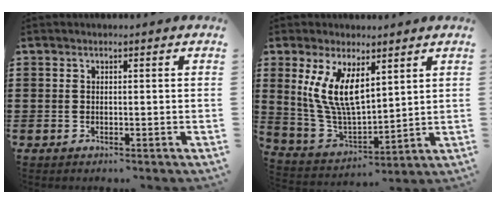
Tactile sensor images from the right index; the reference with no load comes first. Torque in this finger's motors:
{"motor_torque": [1.07, 0.82, 0.43, 0.21]}